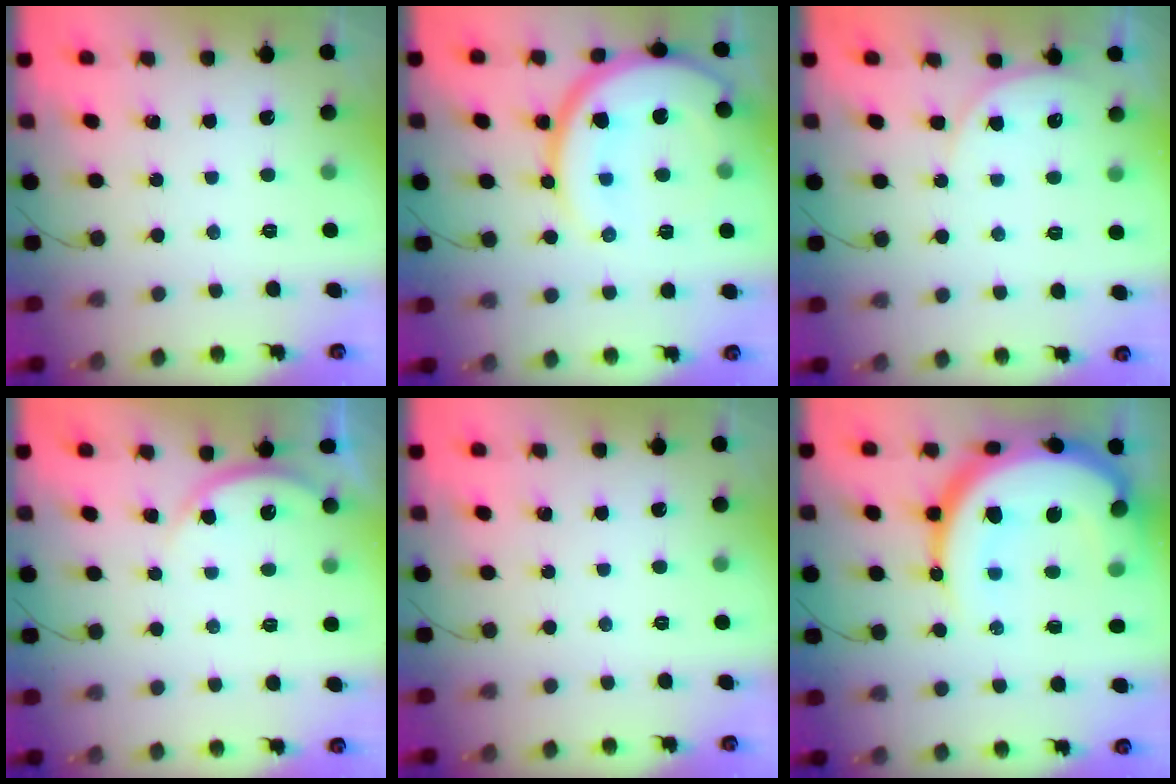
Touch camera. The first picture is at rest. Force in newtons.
{"total": 18.7, "press": 18.6, "slide": 2.1}
{"total": 5.1, "press": 5.1, "slide": 0.4}
{"total": 3.0, "press": 2.9, "slide": 0.4}
{"total": 0.0}
{"total": 24.2, "press": 24.1, "slide": 2.1}